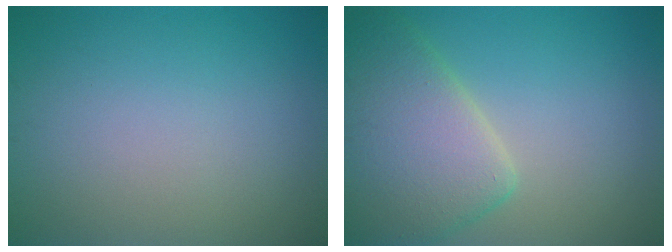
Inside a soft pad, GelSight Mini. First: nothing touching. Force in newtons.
{"total": 7.4, "press": 7.4, "slide": 0.4}